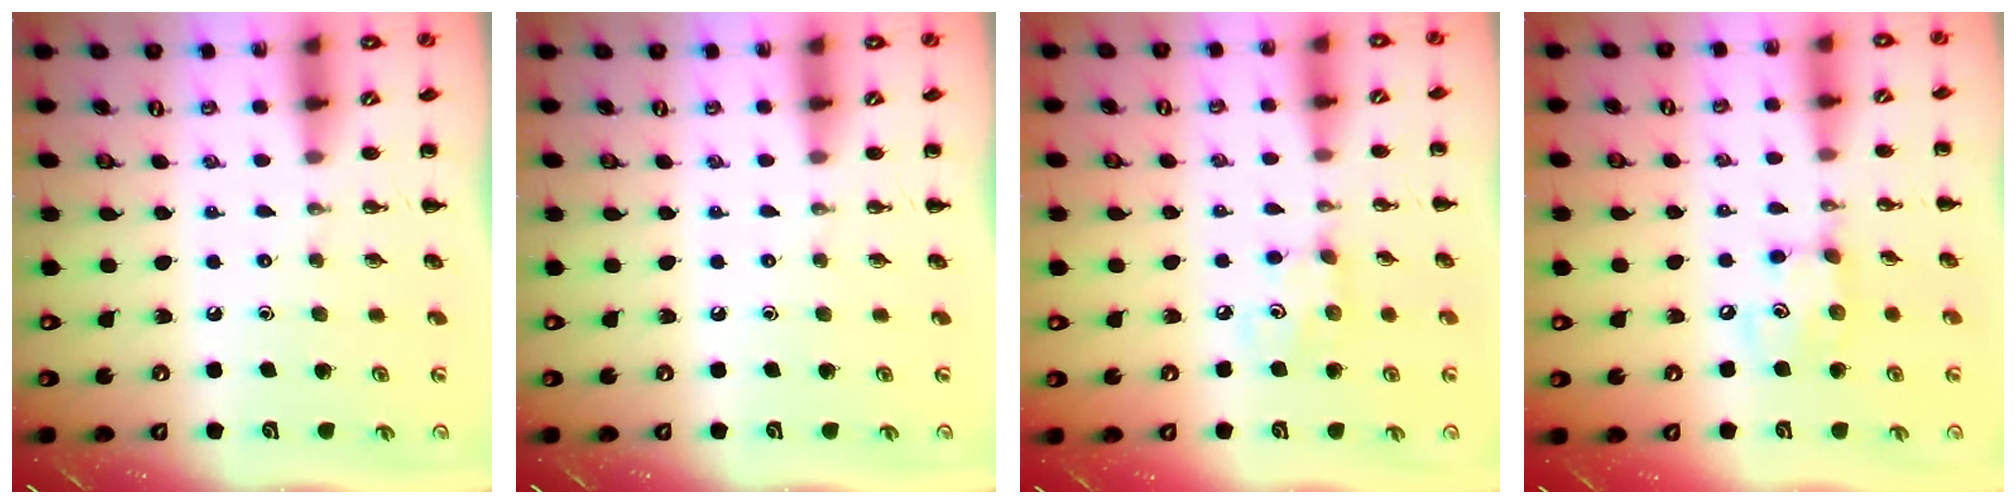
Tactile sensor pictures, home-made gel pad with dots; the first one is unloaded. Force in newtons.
{"total": 0.0}
{"total": 3.4, "press": 3.3, "slide": 0.6}
{"total": 7.0, "press": 6.9, "slide": 0.9}